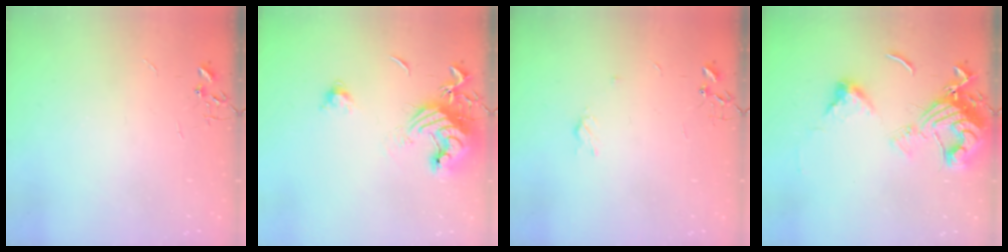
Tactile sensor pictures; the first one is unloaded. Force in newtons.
{"total": 14.1, "press": 14.0, "slide": 1.8}
{"total": 2.9, "press": 2.9, "slide": 0.5}
{"total": 15.7, "press": 15.6, "slide": 1.7}